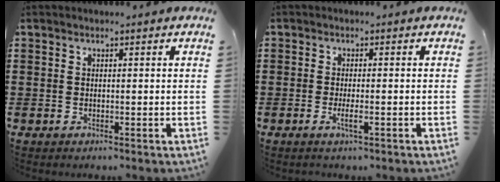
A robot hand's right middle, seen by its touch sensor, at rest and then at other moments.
{"total": 2.1, "force": [-0.7, 0.4, 1.9], "torque": [-0.033, 0.001, -0.012]}